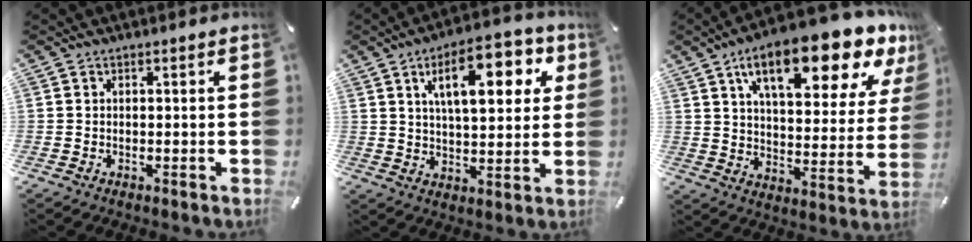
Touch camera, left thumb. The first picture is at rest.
{"total": 16.1, "force": [6.8, 7.1, 12.7], "torque": [-0.190, -0.009, 0.107]}
{"total": 20.4, "force": [12.9, 7.5, 13.9], "torque": [-0.204, -0.077, 0.205]}